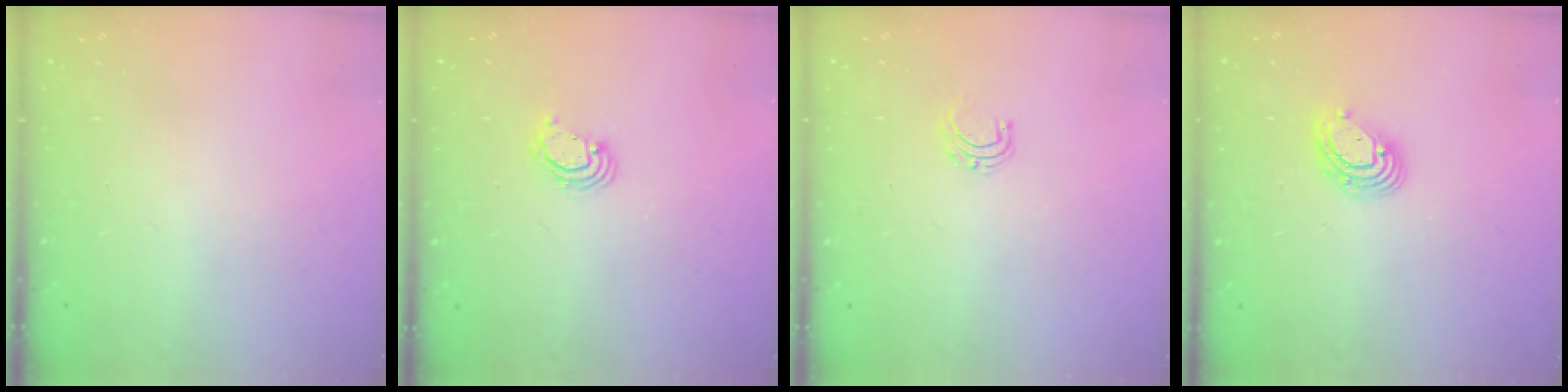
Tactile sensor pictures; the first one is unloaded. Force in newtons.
{"total": 2.4, "press": 2.4, "slide": 0.1}
{"total": 4.7, "press": 4.7, "slide": 0.3}
{"total": 8.0, "press": 7.8, "slide": 1.5}